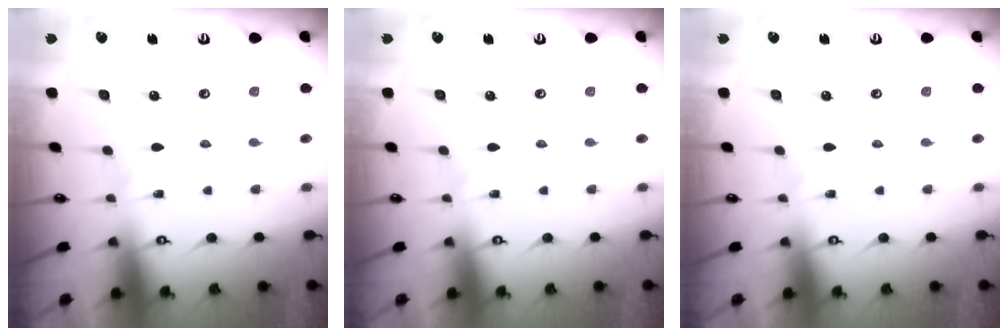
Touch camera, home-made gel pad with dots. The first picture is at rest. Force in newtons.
{"total": 0.0}
{"total": 0.0}